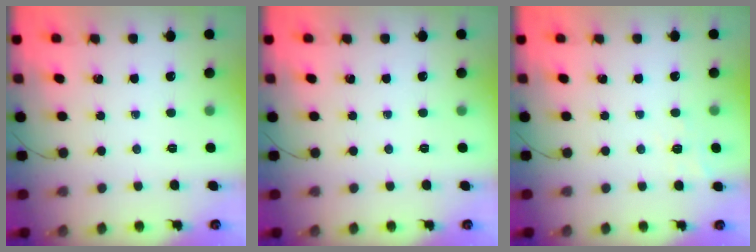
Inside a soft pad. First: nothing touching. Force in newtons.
{"total": 0.0}
{"total": 7.9, "press": 7.7, "slide": 1.7}